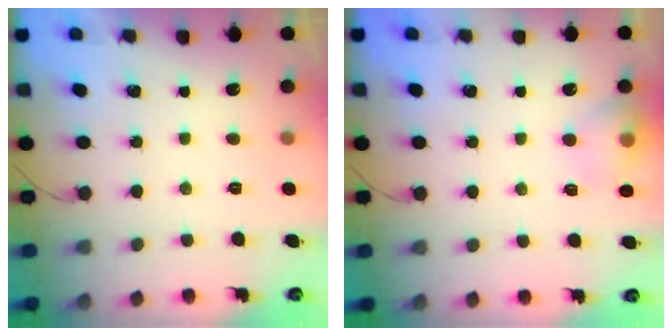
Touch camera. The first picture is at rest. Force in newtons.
{"total": 9.6, "press": 9.4, "slide": 1.8}